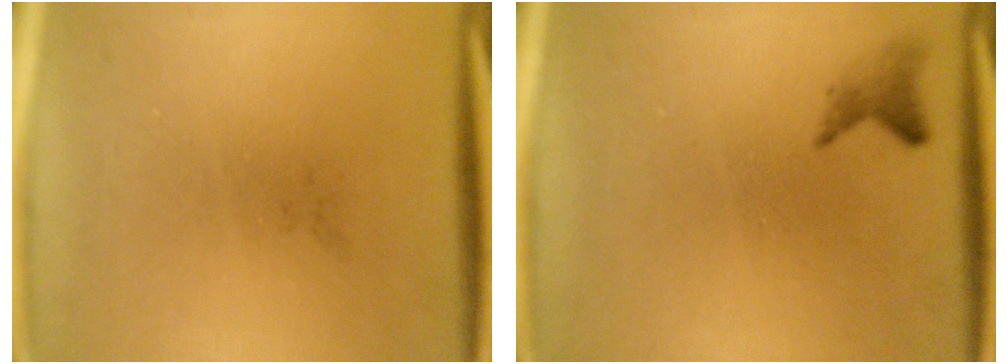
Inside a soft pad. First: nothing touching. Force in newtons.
{"total": 1.4}